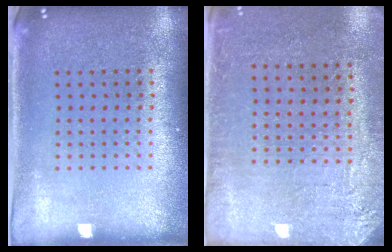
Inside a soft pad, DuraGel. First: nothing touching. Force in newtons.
{"total": 2.8, "press": 2.6, "slide": 1.1}